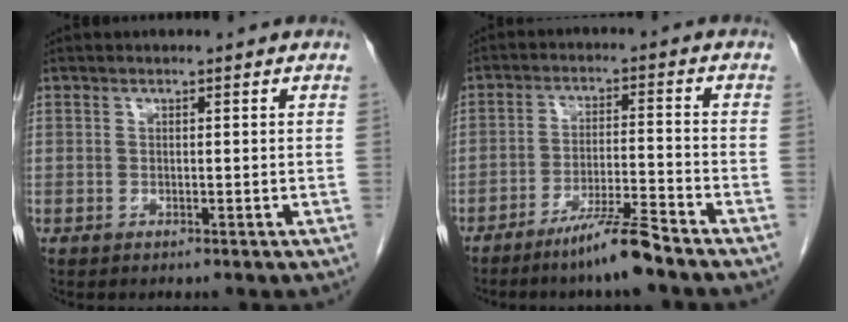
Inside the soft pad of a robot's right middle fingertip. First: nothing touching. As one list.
[{"total": 7.2, "force": [-5.5, -0.5, 4.5], "torque": [-0.080, -0.019, -0.105]}]